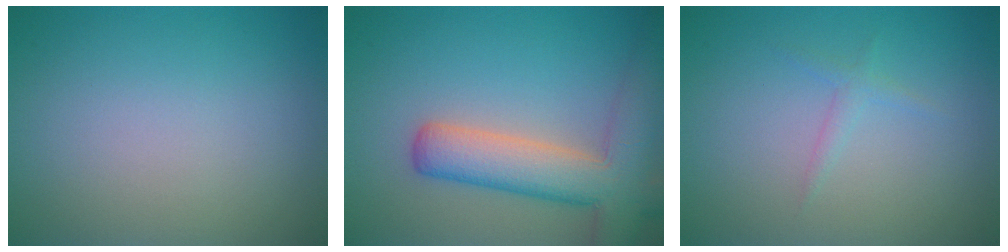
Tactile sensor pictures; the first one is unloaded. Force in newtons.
{"total": 7.5, "press": 7.4, "slide": 0.5}
{"total": 0.9, "press": 0.9, "slide": 0.1}